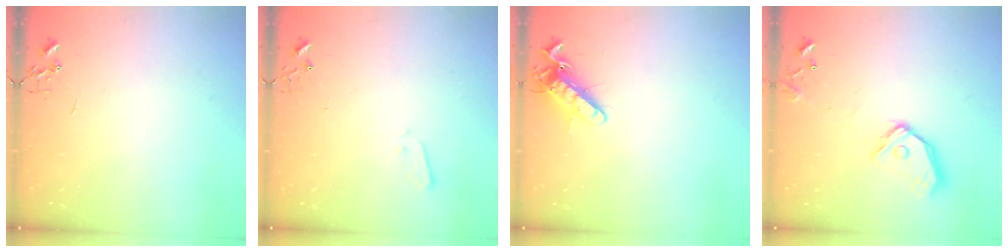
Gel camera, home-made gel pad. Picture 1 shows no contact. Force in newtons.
{"total": 1.9, "press": 1.9, "slide": 0.4}
{"total": 11.7, "press": 11.6, "slide": 1.7}
{"total": 14.2, "press": 14.0, "slide": 2.3}